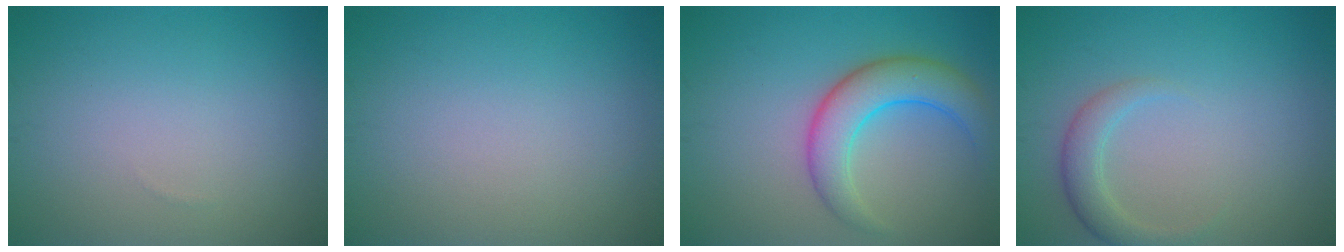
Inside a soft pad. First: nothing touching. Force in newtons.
{"total": 0.0}
{"total": 5.5, "press": 5.5, "slide": 0.3}
{"total": 2.4, "press": 2.4, "slide": 0.2}